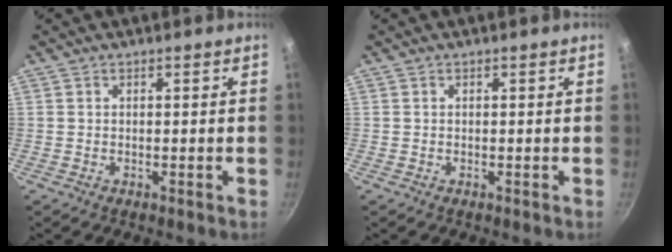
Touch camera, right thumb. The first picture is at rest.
{"total": 0.0}